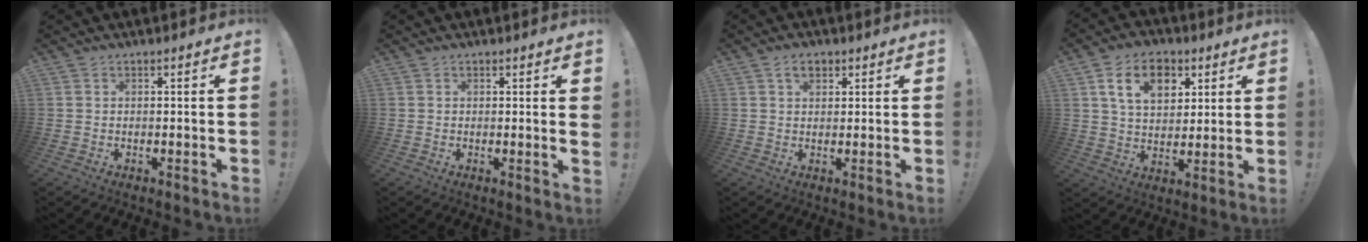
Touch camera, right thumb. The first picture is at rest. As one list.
[{"total": 1.4, "force": [0.8, -0.3, 1.1], "torque": [-0.011, -0.006, 0.011]}, {"total": 3.8, "force": [2.0, 2.4, 2.2], "torque": [-0.031, 0.000, 0.035]}, {"total": 13.1, "force": [5.6, 8.9, 7.8], "torque": [-0.130, -0.005, 0.107]}]